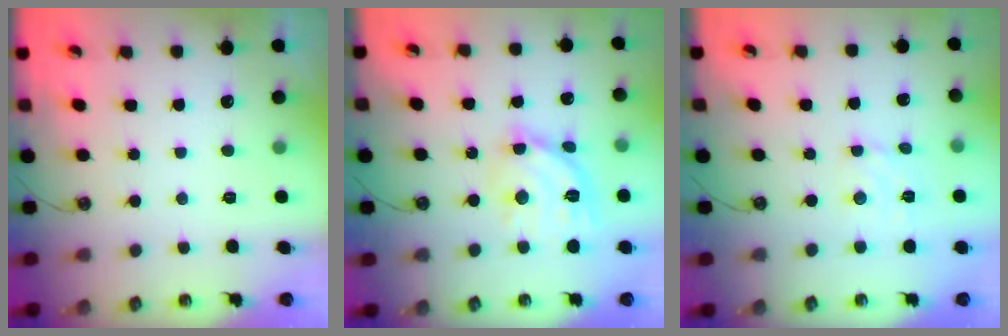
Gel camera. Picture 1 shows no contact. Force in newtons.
{"total": 13.5, "press": 13.5, "slide": 1.2}
{"total": 2.9, "press": 2.9, "slide": 0.3}